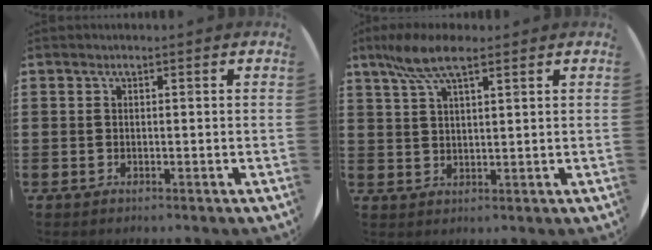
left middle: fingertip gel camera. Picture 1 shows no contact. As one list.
[{"total": 6.3, "force": [4.4, 1.6, 4.3], "torque": [-0.095, 0.001, 0.078]}]